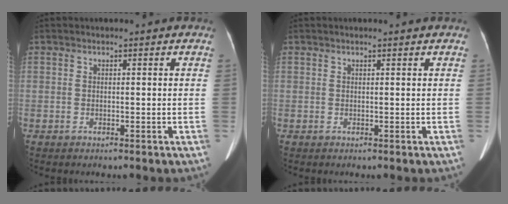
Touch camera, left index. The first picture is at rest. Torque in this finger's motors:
{"motor_torque": [0.09, 0.03, 0.06, 0.02]}